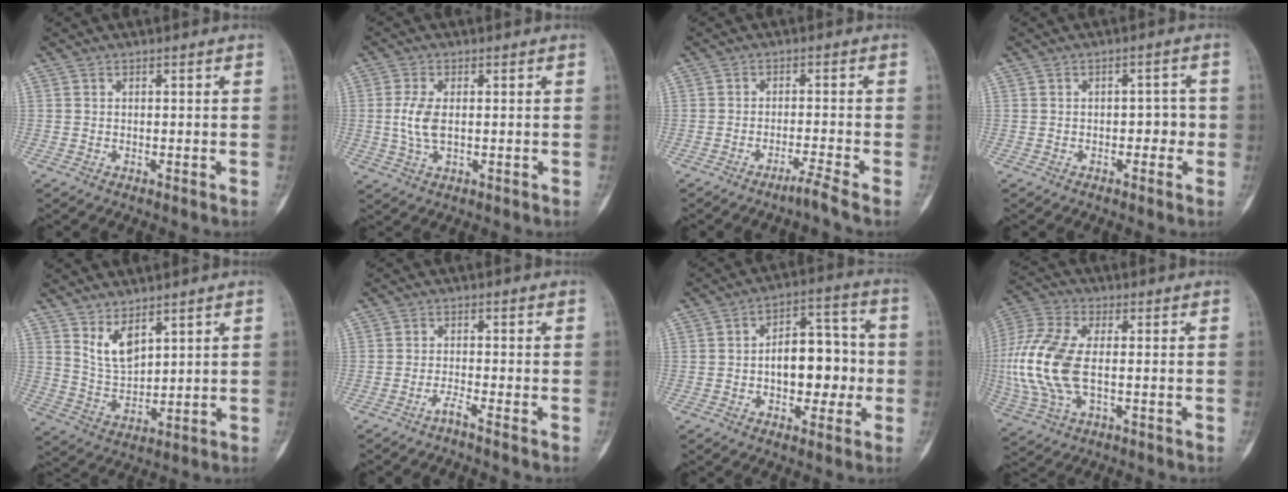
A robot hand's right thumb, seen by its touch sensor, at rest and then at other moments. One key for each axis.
{"total": 5.2, "fx": 0.2, "fy": 2.7, "fz": 4.5, "tx": -0.099, "ty": 0.000, "tz": 0.002}
{"total": 2.9, "fx": -2.3, "fy": -1.0, "fz": 1.5, "tx": -0.039, "ty": 0.011, "tz": -0.046}
{"total": 3.1, "fx": -0.8, "fy": 2.1, "fz": 2.1, "tx": 0.000, "ty": 0.010, "tz": -0.016}
{"total": 6.3, "fx": 4.0, "fy": 2.9, "fz": 3.9, "tx": -0.055, "ty": -0.039, "tz": 0.089}
{"total": 1.8, "fx": -1.5, "fy": -0.5, "fz": 0.9, "tx": -0.027, "ty": 0.007, "tz": -0.030}
{"total": 12.5, "fx": -1.4, "fy": 7.5, "fz": 9.8, "tx": -0.101, "ty": 0.039, "tz": -0.023}
{"total": 15.7, "fx": -0.9, "fy": 8.3, "fz": 13.3, "tx": -0.313, "ty": 0.009, "tz": -0.015}